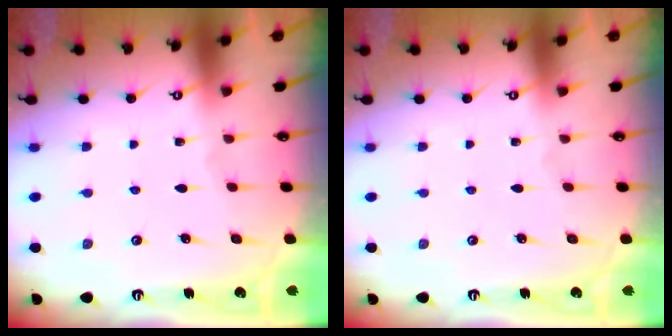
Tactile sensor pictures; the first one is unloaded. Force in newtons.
{"total": 0.0}